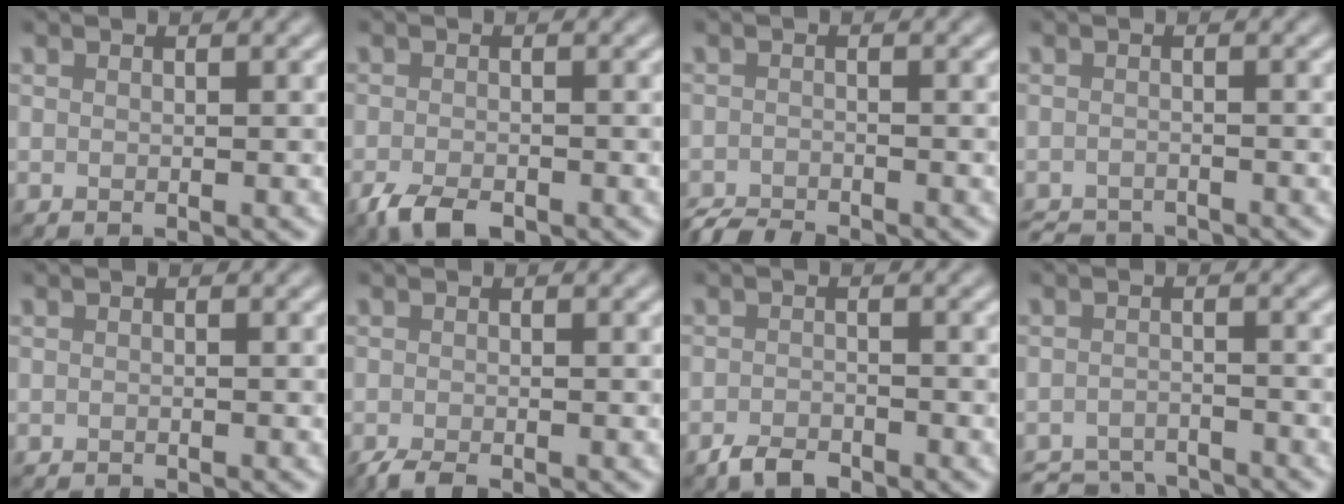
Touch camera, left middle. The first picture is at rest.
{"total": 3.1, "force": [-2.0, 1.3, 1.9], "torque": [-0.037, -0.005, -0.041]}
{"total": 2.9, "force": [-2.8, 0.3, 0.6], "torque": [-0.008, -0.008, -0.056]}
{"total": 3.2, "force": [-3.1, 0.5, 0.5], "torque": [-0.006, -0.009, -0.053]}
{"total": 0.7, "force": [-0.7, 0.1, 0.1], "torque": [0.002, -0.004, -0.012]}
{"total": 1.8, "force": [-1.5, 0.3, 0.9], "torque": [-0.016, -0.005, -0.029]}
{"total": 1.9, "force": [-1.6, 0.7, 0.8], "torque": [-0.014, 0.002, -0.034]}
{"total": 4.7, "force": [-4.6, 0.9, 0.8], "torque": [-0.012, -0.011, -0.077]}